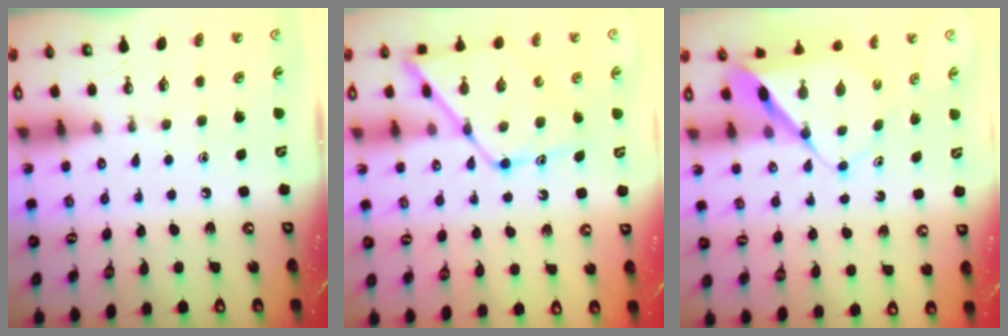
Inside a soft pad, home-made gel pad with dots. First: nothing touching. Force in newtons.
{"total": 12.8, "press": 12.7, "slide": 1.1}
{"total": 8.4, "press": 8.4, "slide": 0.8}